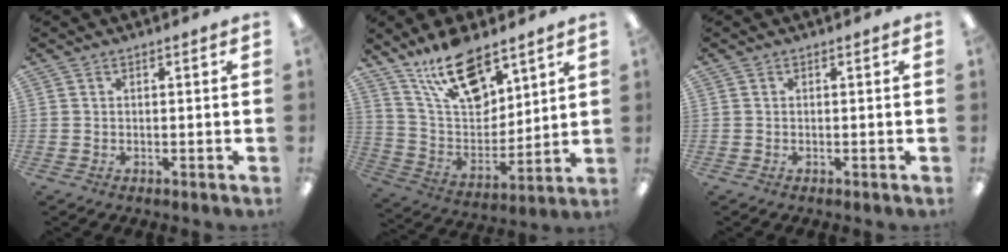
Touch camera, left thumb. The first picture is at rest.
{"total": 18.4, "force": [12.6, 8.4, 10.5], "torque": [-0.189, -0.062, 0.223]}
{"total": 0.0}